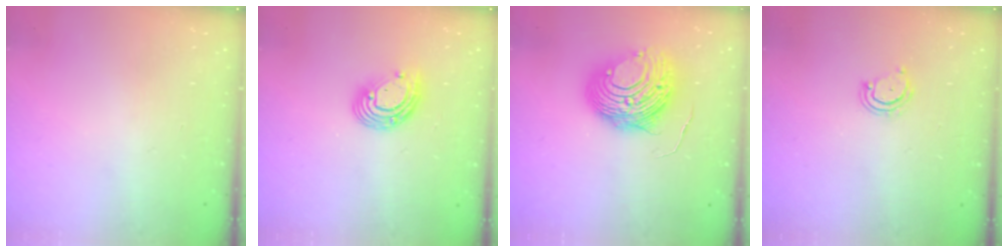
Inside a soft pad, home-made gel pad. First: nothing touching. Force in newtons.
{"total": 9.5, "press": 9.4, "slide": 1.7}
{"total": 12.7, "press": 12.7, "slide": 1.3}
{"total": 4.1, "press": 4.1, "slide": 0.3}